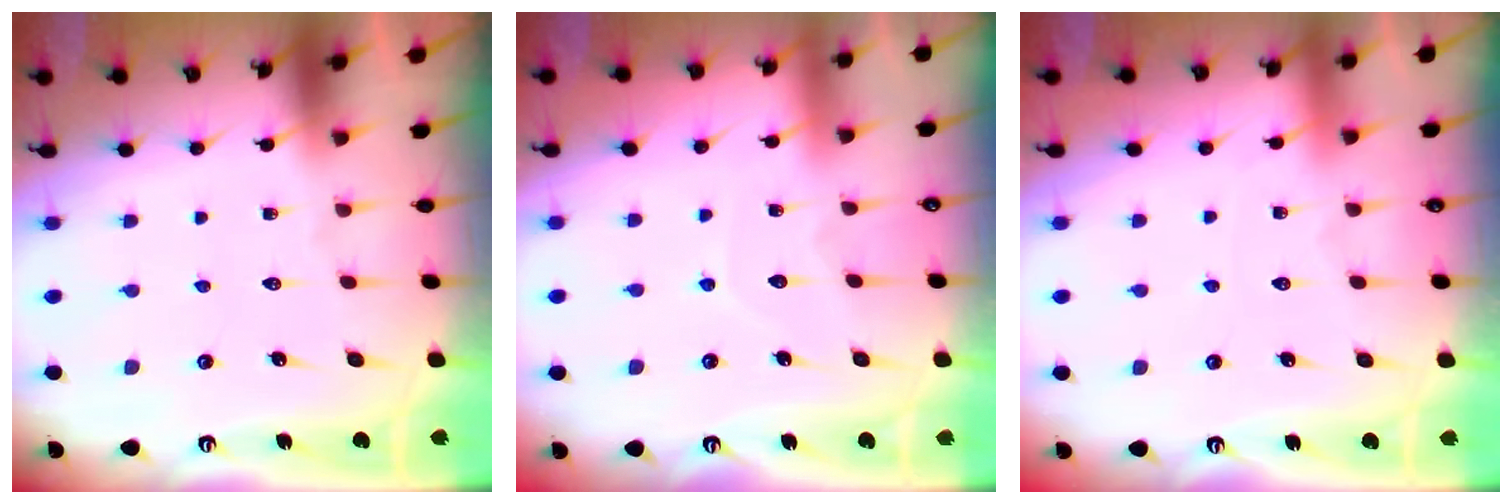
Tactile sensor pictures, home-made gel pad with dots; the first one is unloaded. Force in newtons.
{"total": 4.3, "press": 4.3, "slide": 0.4}
{"total": 1.4, "press": 1.3, "slide": 0.3}